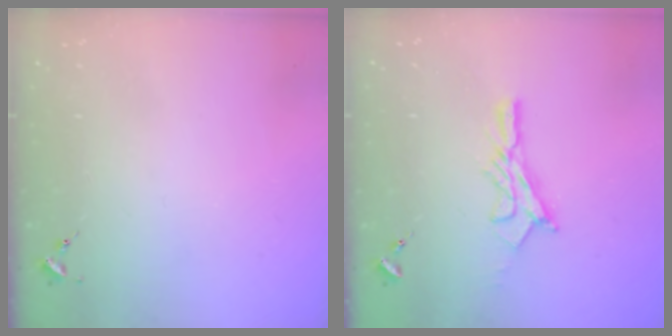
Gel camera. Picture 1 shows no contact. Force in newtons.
{"total": 11.6, "press": 11.6, "slide": 0.9}